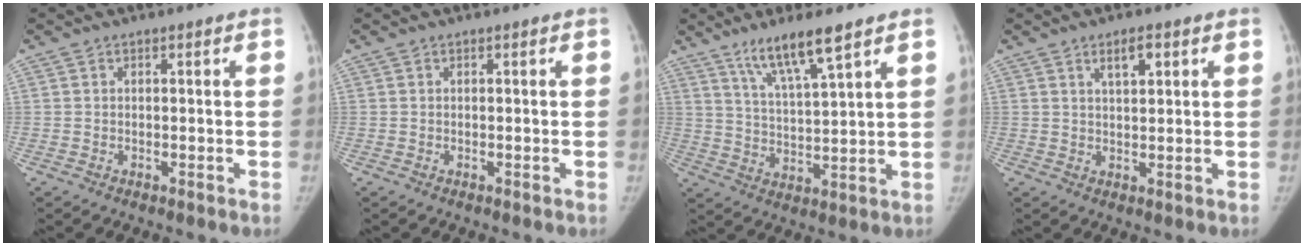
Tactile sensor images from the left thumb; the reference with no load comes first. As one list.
[{"total": 0.0}, {"total": 9.3, "force": [6.4, 0.9, 6.6], "torque": [-0.121, -0.039, 0.125]}, {"total": 3.7, "force": [1.9, 1.4, 2.8], "torque": [-0.040, -0.009, 0.033]}]